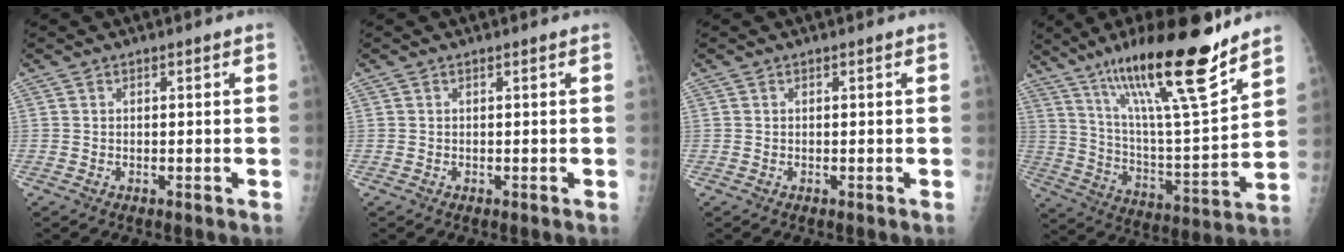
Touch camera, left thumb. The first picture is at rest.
{"total": 0.0}
{"total": 0.0}
{"total": 24.0, "force": [16.6, 3.4, 17.1], "torque": [-0.266, -0.073, 0.284]}